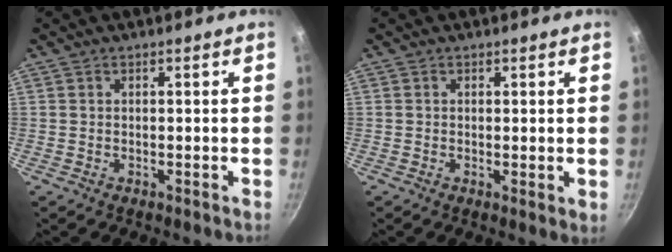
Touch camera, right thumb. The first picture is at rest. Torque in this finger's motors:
{"motor_torque": [-0.25, 0.25, -0.19, -0.13, 0.03]}